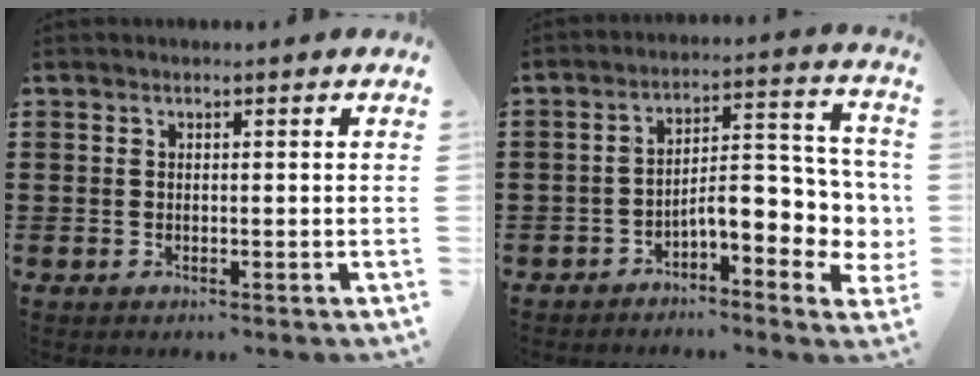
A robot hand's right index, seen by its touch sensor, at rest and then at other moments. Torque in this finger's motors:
{"motor_torque": [1.71, -0.42, 0.34, 0.14]}